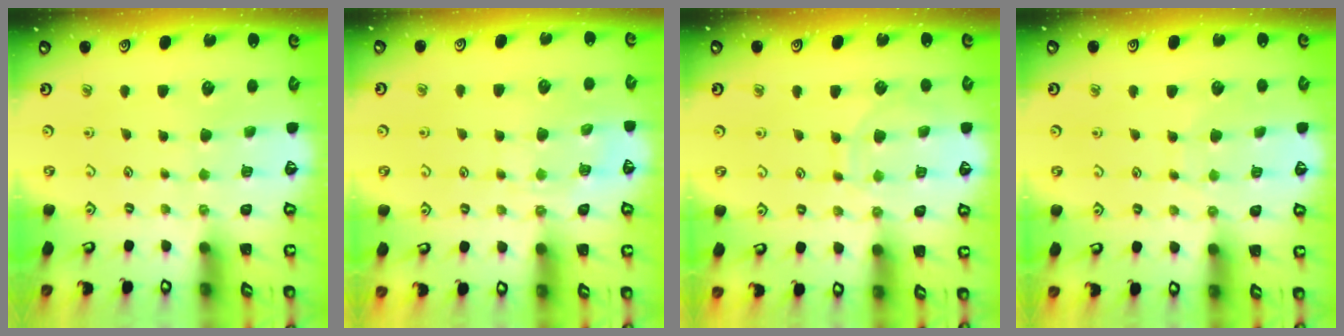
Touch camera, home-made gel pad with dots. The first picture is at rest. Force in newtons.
{"total": 7.1, "press": 7.1, "slide": 0.8}
{"total": 9.3, "press": 9.3, "slide": 0.8}
{"total": 5.6, "press": 5.6, "slide": 0.6}